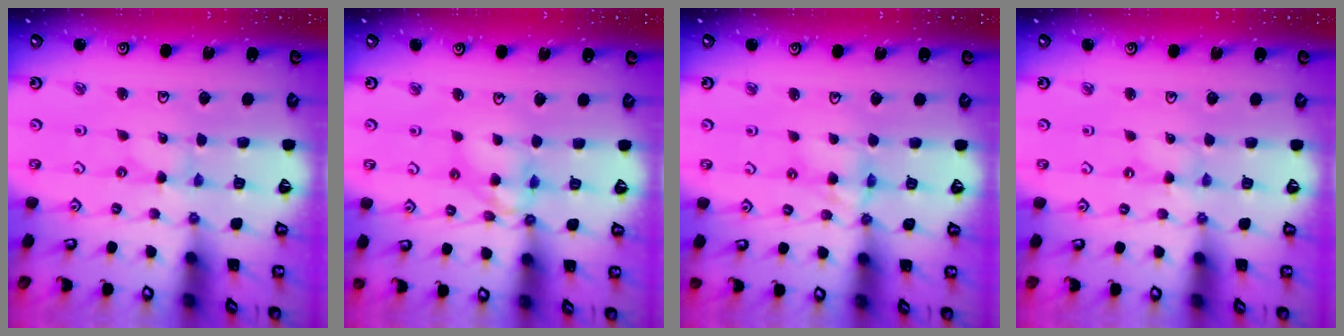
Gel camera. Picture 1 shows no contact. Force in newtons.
{"total": 10.1, "press": 10.1, "slide": 0.8}
{"total": 6.0, "press": 6.0, "slide": 0.5}
{"total": 0.0}